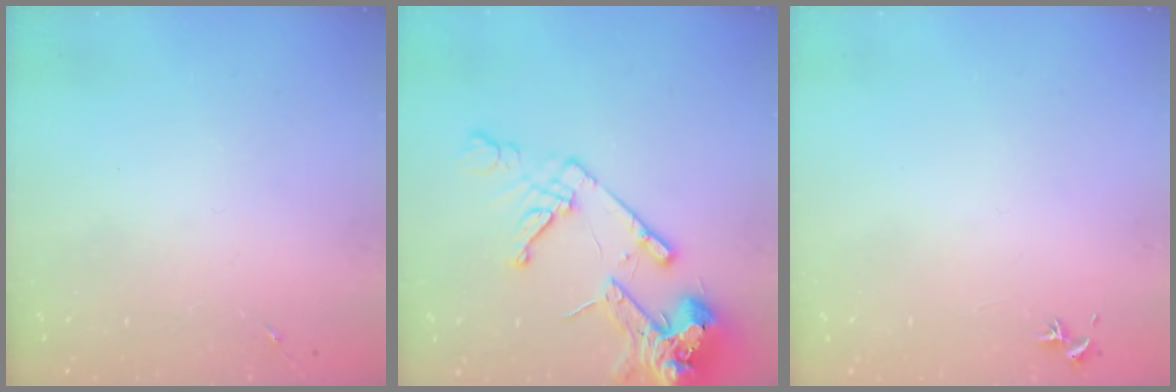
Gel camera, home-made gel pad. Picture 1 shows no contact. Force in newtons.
{"total": 16.9, "press": 16.7, "slide": 2.4}
{"total": 0.8, "press": 0.7, "slide": 0.3}